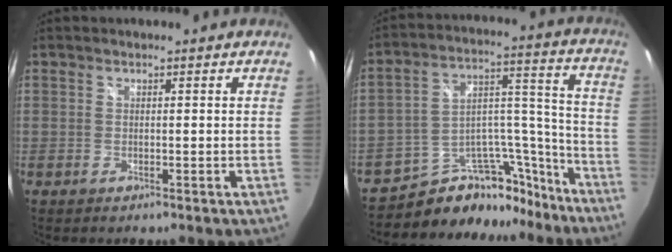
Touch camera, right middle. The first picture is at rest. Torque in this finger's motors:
{"motor_torque": [0.73, -0.89, -0.01, 0.00]}